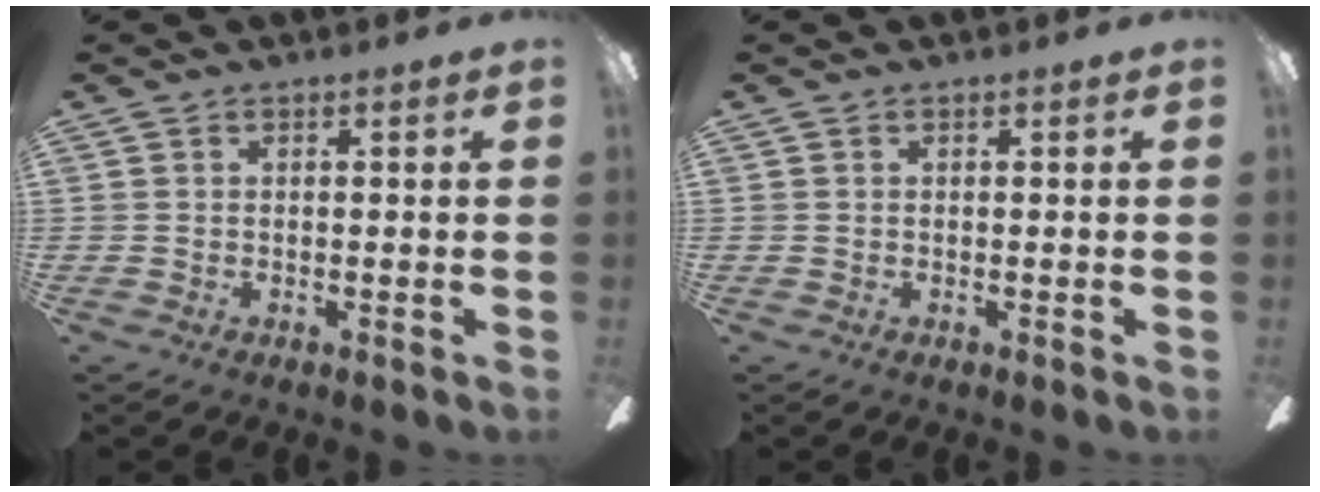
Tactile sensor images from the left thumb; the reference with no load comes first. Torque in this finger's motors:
{"motor_torque": [-0.01, 0.01, -0.23, -0.01, 0.00]}